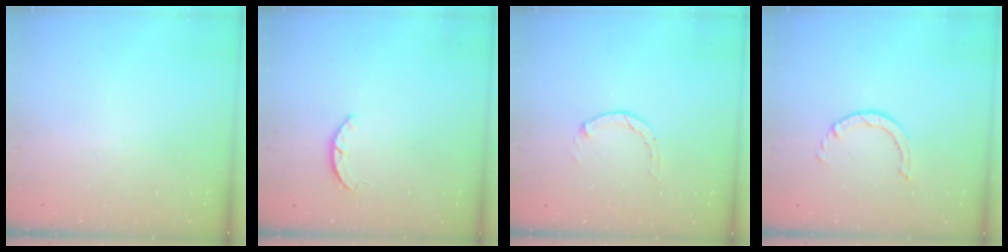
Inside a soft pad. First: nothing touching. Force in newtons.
{"total": 1.9, "press": 1.9, "slide": 0.3}
{"total": 0.8, "press": 0.7, "slide": 0.2}
{"total": 0.8, "press": 0.7, "slide": 0.2}